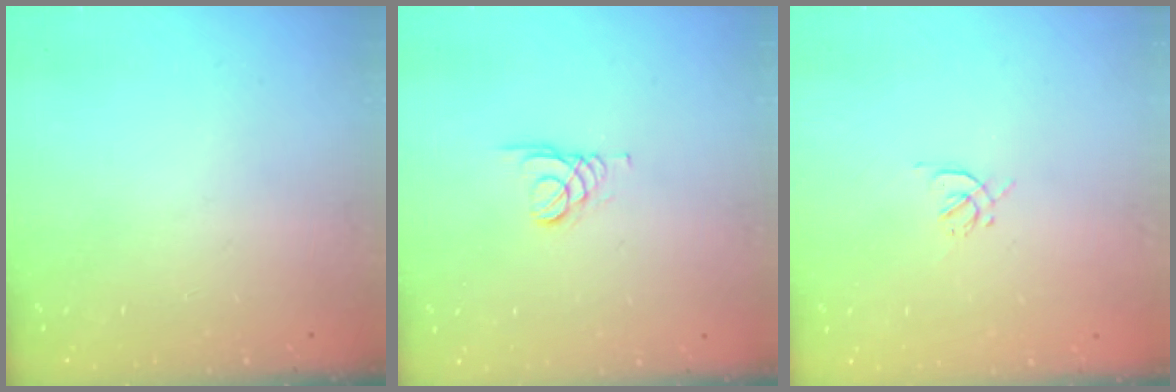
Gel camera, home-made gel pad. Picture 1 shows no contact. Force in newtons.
{"total": 1.4, "press": 1.4, "slide": 0.2}
{"total": 1.2, "press": 1.2, "slide": 0.4}